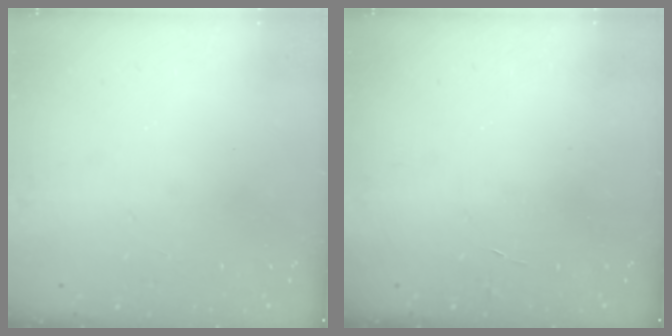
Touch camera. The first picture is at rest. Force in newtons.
{"total": 2.9, "press": 2.9, "slide": 0.3}